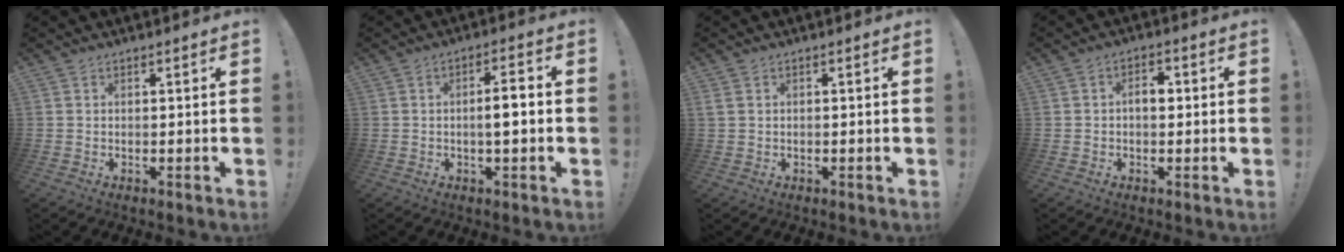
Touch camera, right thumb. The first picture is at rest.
{"total": 5.6, "force": [-0.8, 1.1, 5.5], "torque": [-0.084, 0.005, -0.020]}
{"total": 1.0, "force": [-0.1, 0.9, 0.5], "torque": [-0.013, 0.004, 0.000]}
{"total": 4.4, "force": [-0.1, 2.6, 3.6], "torque": [-0.061, 0.013, -0.006]}